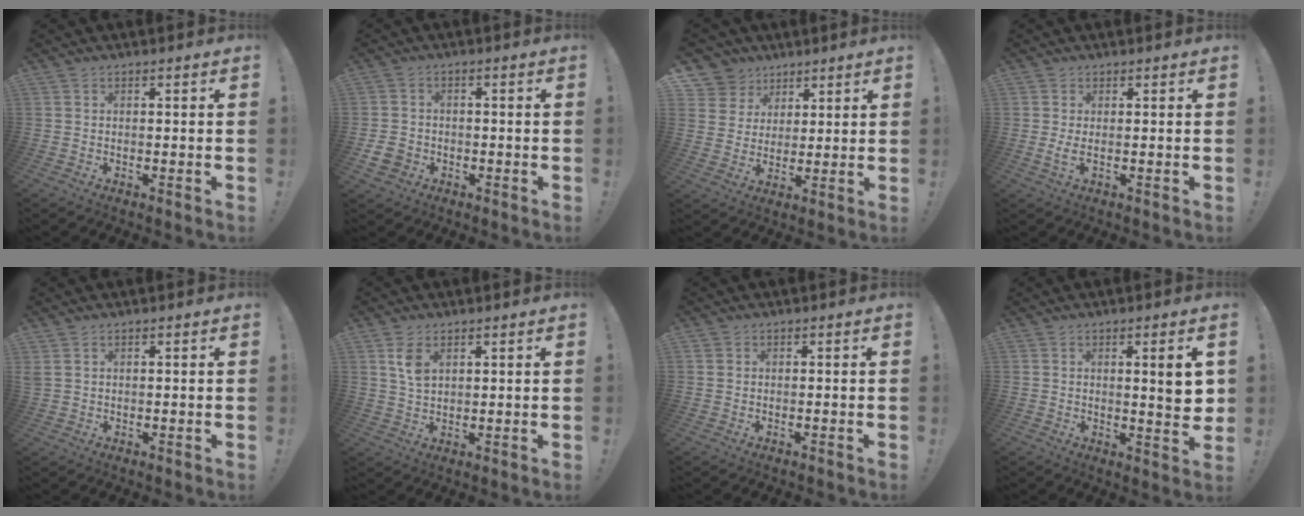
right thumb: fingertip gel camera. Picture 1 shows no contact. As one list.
[{"total": 5.0, "force": [-2.1, 4.0, 2.2], "torque": [-0.047, 0.005, -0.038]}, {"total": 8.7, "force": [4.8, 7.2, 1.4], "torque": [-0.021, -0.039, 0.098]}, {"total": 2.4, "force": [0.5, 0.5, 2.3], "torque": [-0.028, -0.007, 0.008]}, {"total": 1.8, "force": [0.9, 1.2, 1.1], "torque": [-0.028, 0.005, 0.020]}, {"total": 5.4, "force": [2.6, 2.8, 3.8], "torque": [-0.056, -0.011, 0.047]}, {"total": 1.0, "force": [0.0, 1.0, 0.2], "torque": [-0.011, 0.005, 0.002]}, {"total": 6.8, "force": [1.8, 0.8, 6.5], "torque": [-0.076, -0.018, 0.023]}]